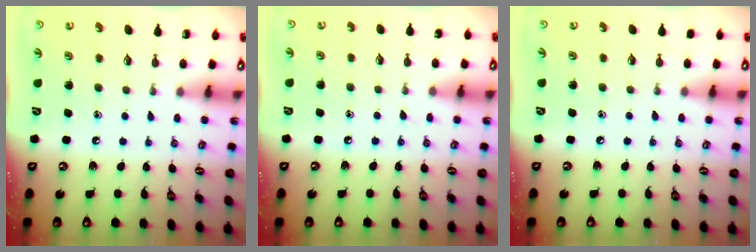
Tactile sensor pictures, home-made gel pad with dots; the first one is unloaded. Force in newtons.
{"total": 6.5, "press": 6.5, "slide": 0.7}
{"total": 1.0, "press": 1.0, "slide": 0.2}